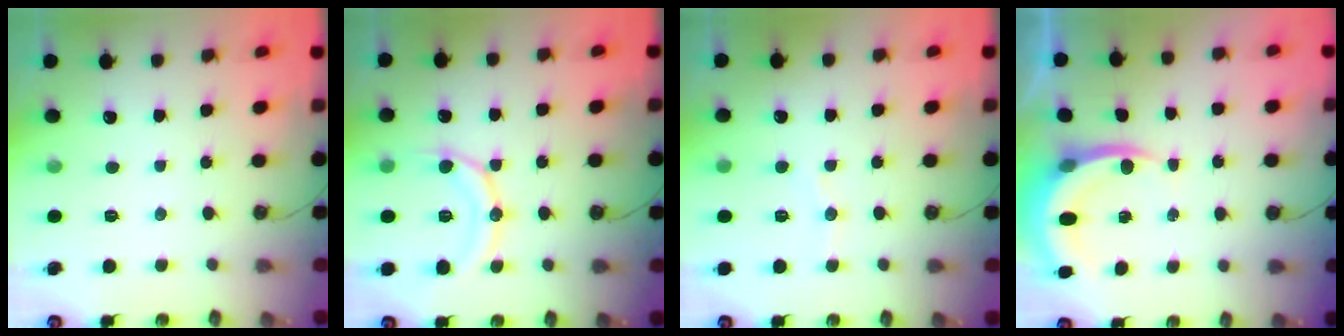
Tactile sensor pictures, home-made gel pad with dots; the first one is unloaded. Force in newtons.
{"total": 12.2, "press": 12.1, "slide": 1.4}
{"total": 4.8, "press": 4.6, "slide": 1.6}
{"total": 4.7, "press": 4.6, "slide": 0.3}